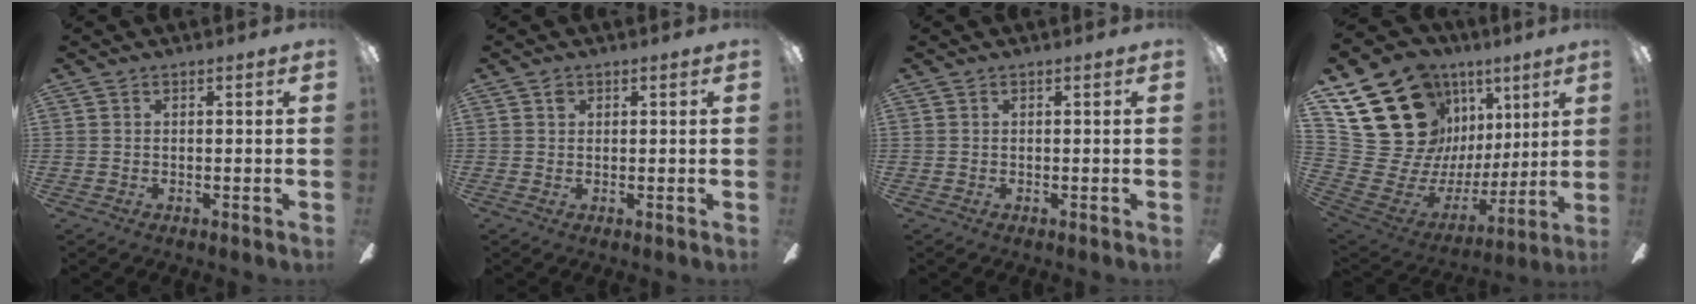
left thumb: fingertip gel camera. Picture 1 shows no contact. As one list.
[{"total": 1.0, "force": [0.5, 0.7, 0.5], "torque": [-0.011, 0.003, 0.008]}, {"total": 0.0}, {"total": 25.8, "force": [13.2, 18.4, 12.4], "torque": [-0.247, -0.093, 0.294]}]